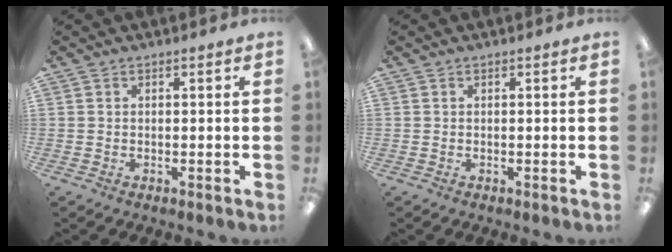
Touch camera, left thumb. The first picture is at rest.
{"total": 0.0}